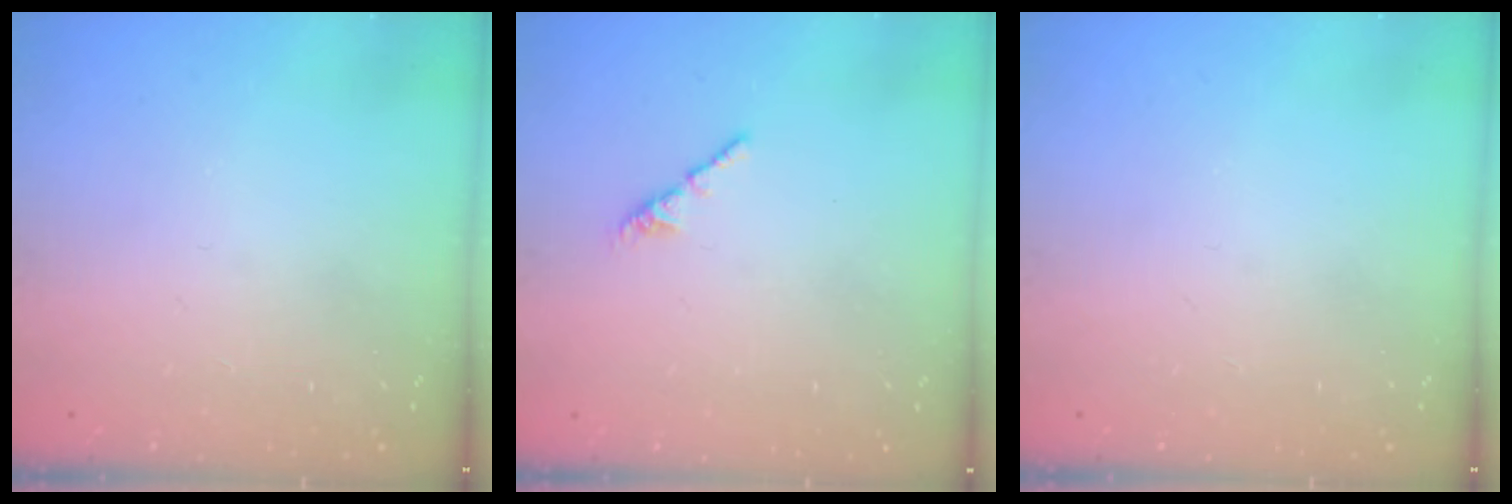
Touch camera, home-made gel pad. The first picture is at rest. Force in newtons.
{"total": 2.4, "press": 2.3, "slide": 0.8}
{"total": 0.0}